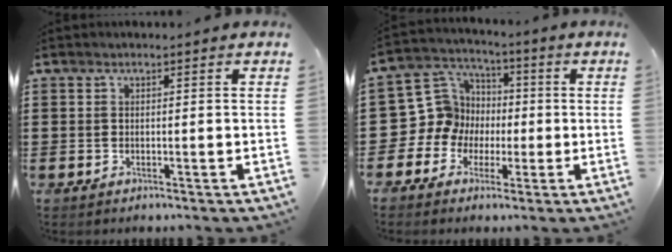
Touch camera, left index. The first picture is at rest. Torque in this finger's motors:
{"motor_torque": [0.07, 0.78, 0.02, -0.01]}